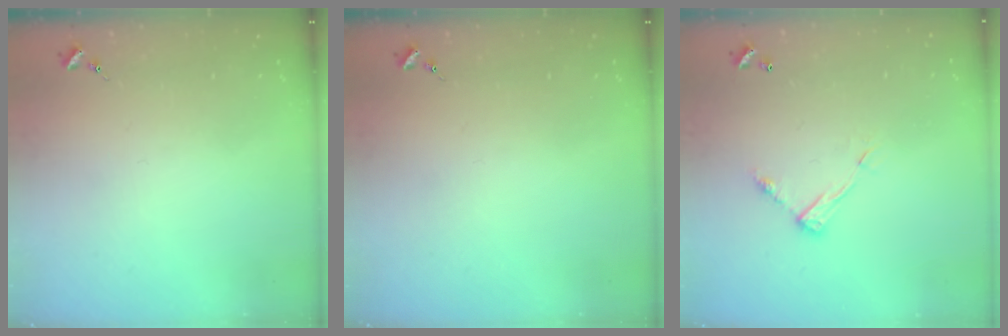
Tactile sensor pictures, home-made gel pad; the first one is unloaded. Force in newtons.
{"total": 0.0}
{"total": 7.9, "press": 7.9, "slide": 0.3}